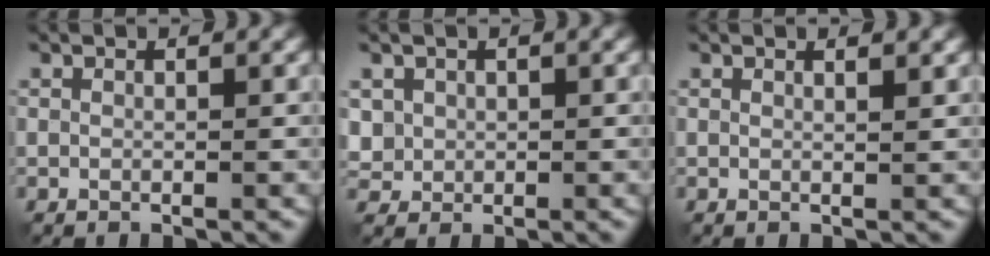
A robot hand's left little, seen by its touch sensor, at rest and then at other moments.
{"total": 1.8, "force": [0.5, 1.7, 0.5], "torque": [-0.015, -0.003, 0.012]}
{"total": 1.6, "force": [1.0, 0.6, 1.1], "torque": [-0.005, 0.007, 0.004]}